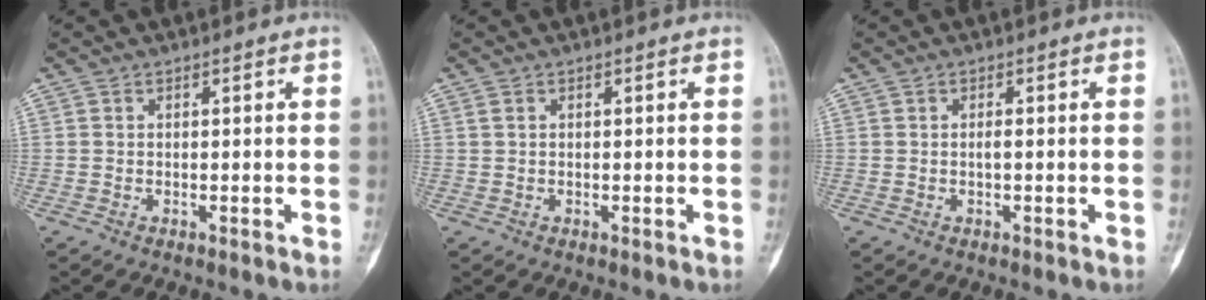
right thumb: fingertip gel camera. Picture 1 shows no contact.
{"total": 0.7, "force": [0.4, 0.4, 0.4], "torque": [-0.008, 0.006, 0.011]}
{"total": 0.7, "force": [-0.1, 0.2, 0.7], "torque": [-0.015, 0.000, -0.002]}